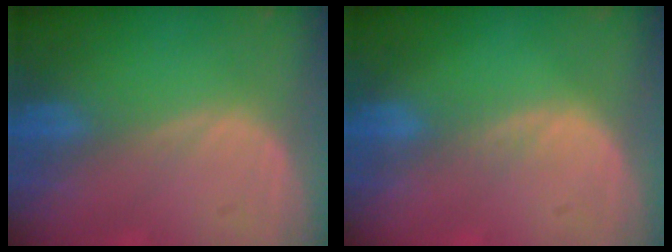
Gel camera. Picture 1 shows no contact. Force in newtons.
{"total": 1.3, "press": 1.3, "slide": 0.1}